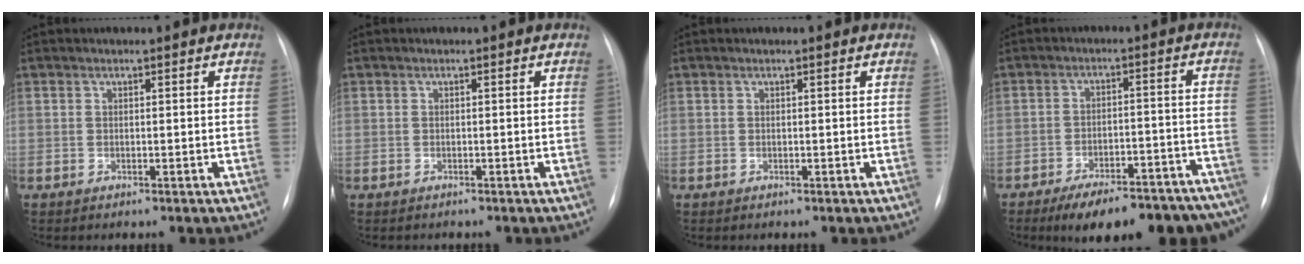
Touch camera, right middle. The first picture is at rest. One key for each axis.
{"total": 0.7, "fx": -0.4, "fy": 0.5, "fz": -0.1, "tx": -0.006, "ty": 0.003, "tz": -0.008}
{"total": 0.0}
{"total": 20.0, "fx": -16.7, "fy": 5.9, "fz": 9.1, "tx": -0.073, "ty": 0.027, "tz": -0.216}